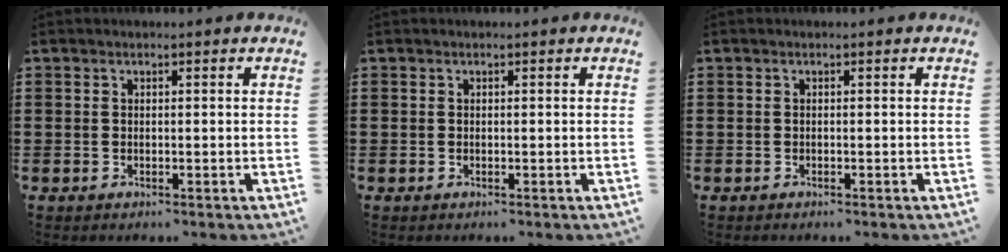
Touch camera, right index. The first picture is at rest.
{"total": 0.0}
{"total": 0.0}